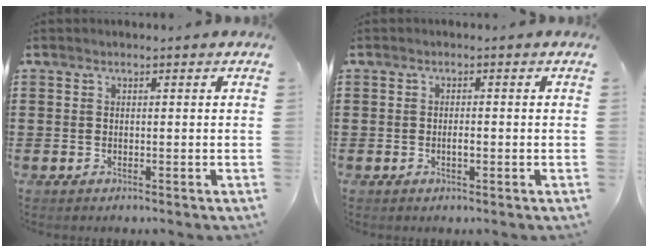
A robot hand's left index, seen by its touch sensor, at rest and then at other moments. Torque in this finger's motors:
{"motor_torque": [1.07, 0.81, 0.12, 0.16]}